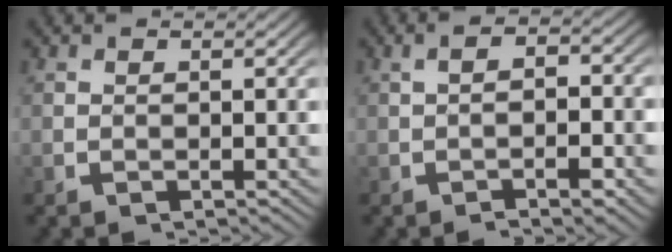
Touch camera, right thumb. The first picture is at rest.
{"total": 3.0, "force": [-0.9, 1.3, 2.5], "torque": [-0.030, 0.007, -0.020]}